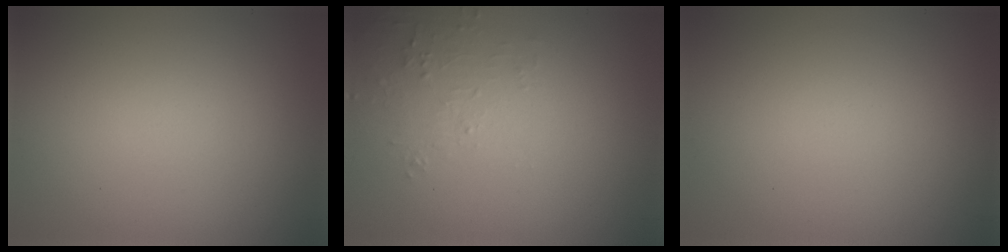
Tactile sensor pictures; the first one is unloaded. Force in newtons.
{"total": 1.6, "press": 0.4, "slide": 1.6}
{"total": 0.0}